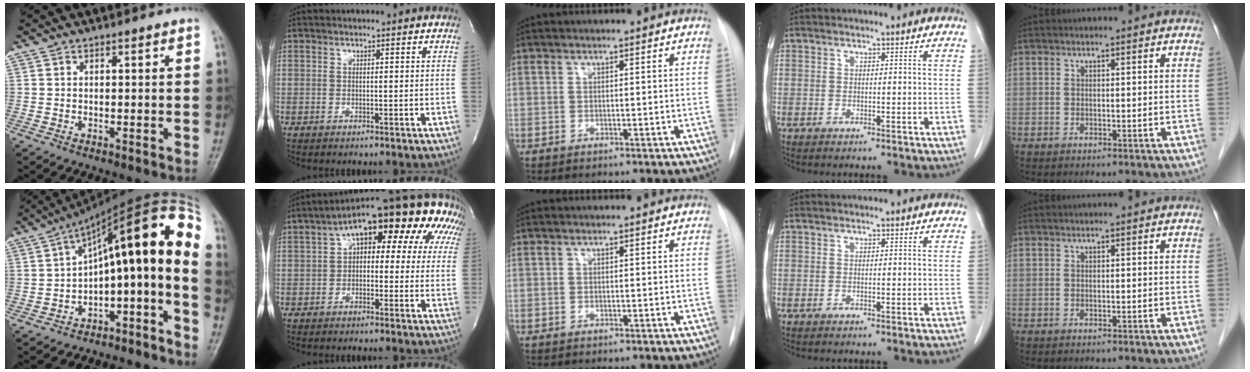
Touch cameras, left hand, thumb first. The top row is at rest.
{"thumb": {"total": 19.6, "force": [-5.6, 7.2, 17.4], "torque": [-0.212, 0.143, -0.076]}, "index": {"total": 18.3, "force": [9.2, 7.7, 13.8], "torque": [-0.193, 0.071, 0.113]}}